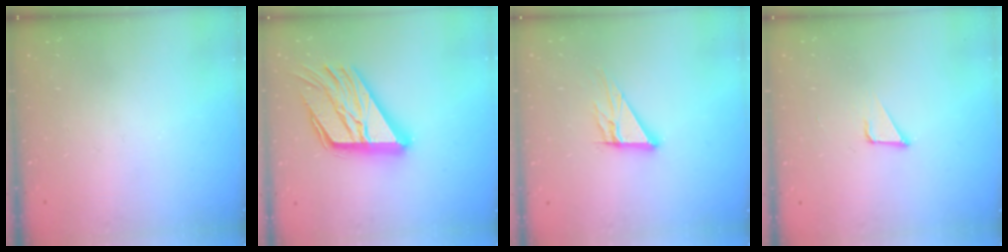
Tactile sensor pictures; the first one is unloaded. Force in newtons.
{"total": 23.5, "press": 23.3, "slide": 2.3}
{"total": 9.0, "press": 9.0, "slide": 0.7}
{"total": 2.1, "press": 2.1, "slide": 0.1}